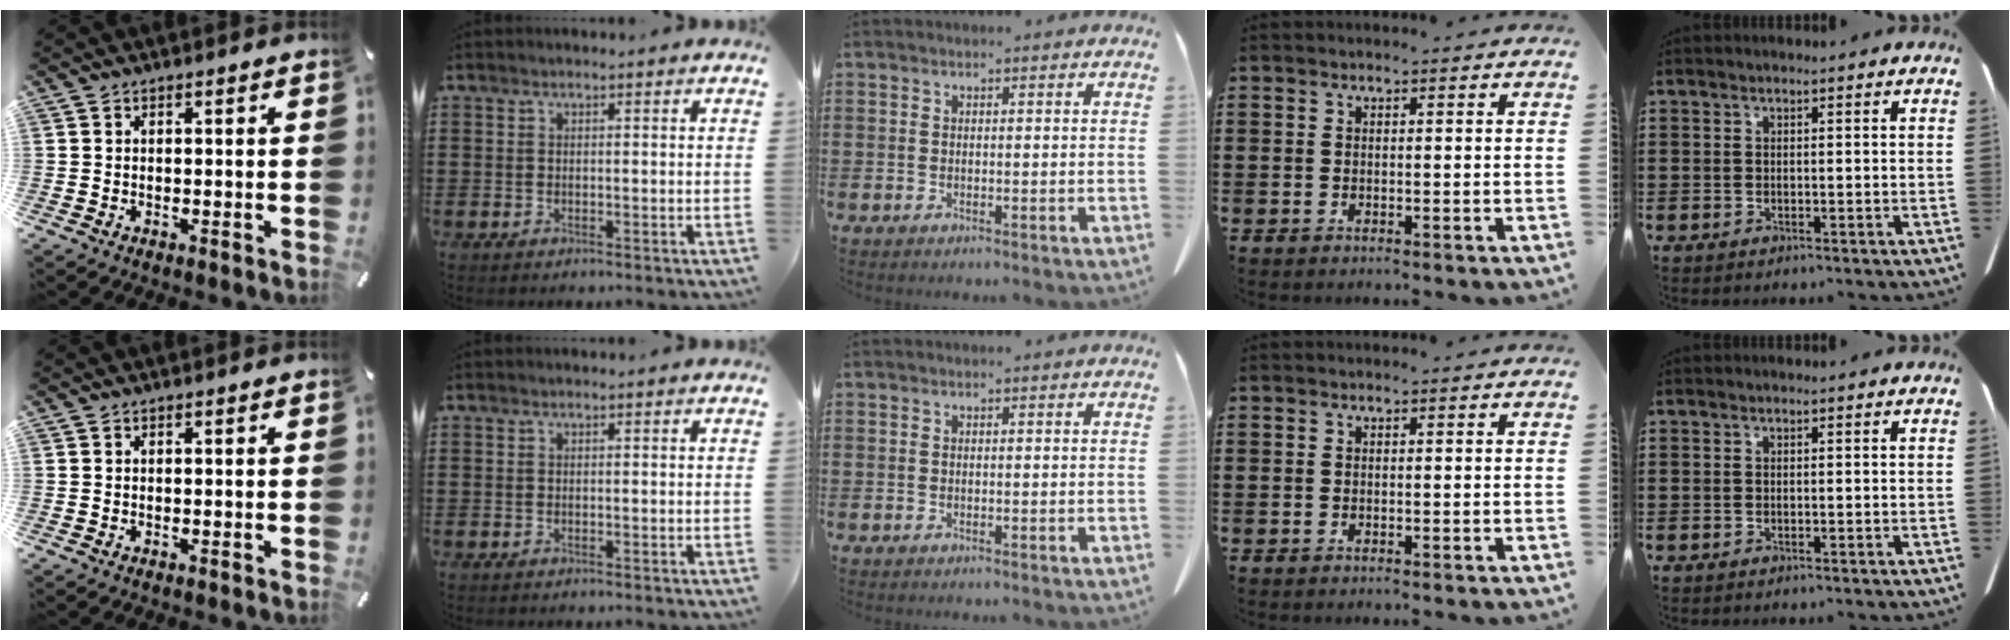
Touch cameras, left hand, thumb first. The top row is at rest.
{}